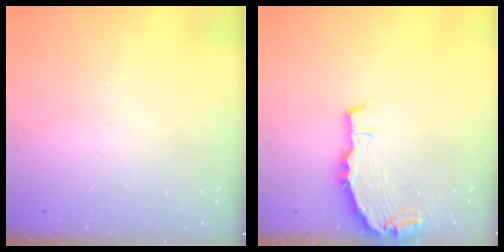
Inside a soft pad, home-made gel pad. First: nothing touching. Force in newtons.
{"total": 4.4, "press": 4.4, "slide": 0.3}